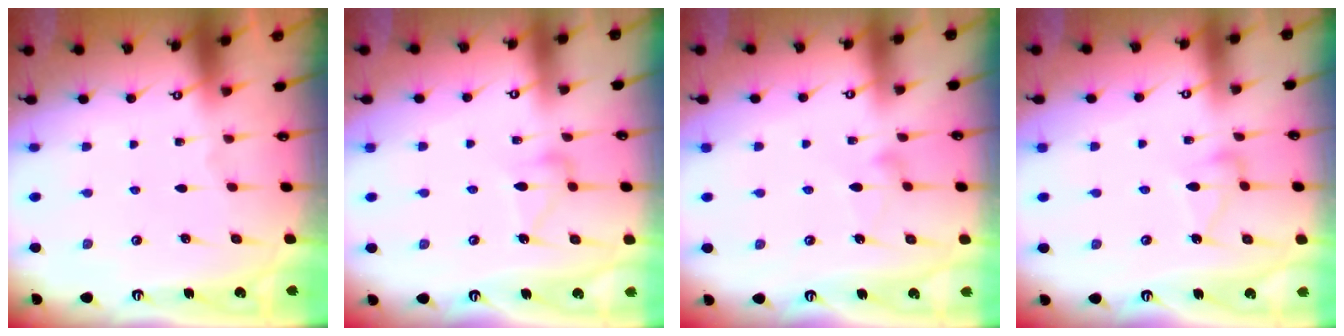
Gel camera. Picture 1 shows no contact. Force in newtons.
{"total": 8.7, "press": 8.7, "slide": 0.4}
{"total": 7.8, "press": 7.8, "slide": 0.5}
{"total": 5.3, "press": 5.3, "slide": 0.3}